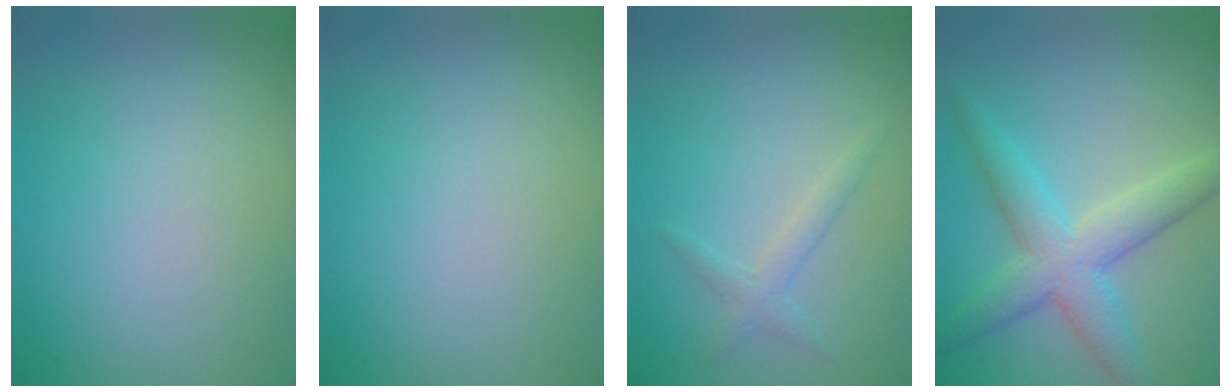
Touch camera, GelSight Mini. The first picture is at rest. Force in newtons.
{"total": 0.0}
{"total": 1.5, "press": 1.5, "slide": 0.1}
{"total": 5.6, "press": 5.6, "slide": 0.2}